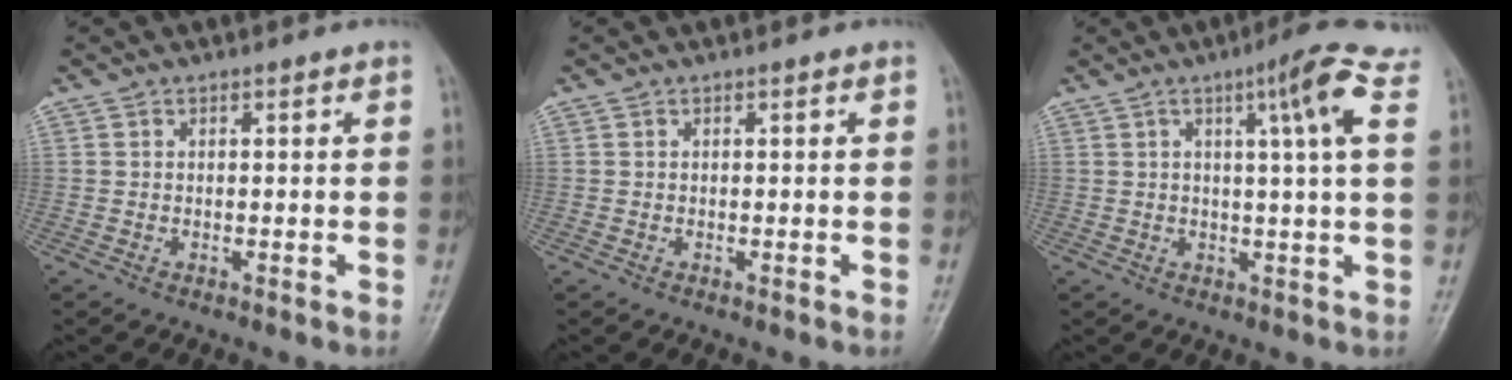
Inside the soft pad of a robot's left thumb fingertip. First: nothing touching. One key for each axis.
{"total": 0.0}
{"total": 9.0, "fx": 3.8, "fy": 0.0, "fz": 8.1, "tx": -0.116, "ty": -0.003, "tz": 0.049}